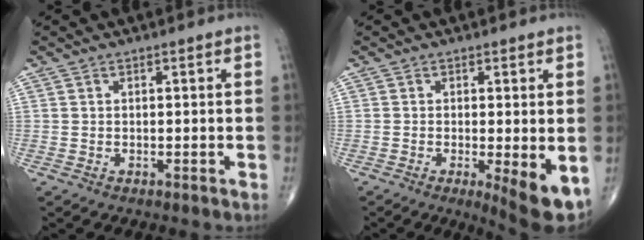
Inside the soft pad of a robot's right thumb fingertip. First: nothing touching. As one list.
[{"total": 7.0, "force": [-1.8, 1.7, 6.6], "torque": [-0.095, -0.019, -0.027]}]